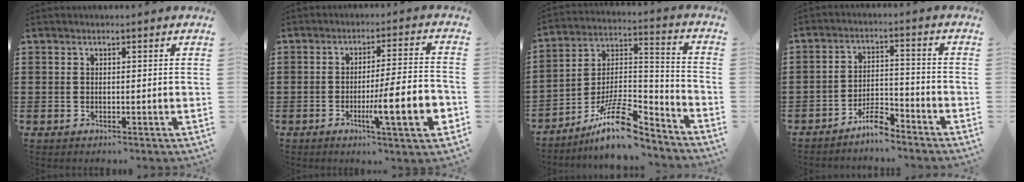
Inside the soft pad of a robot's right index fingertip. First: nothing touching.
{"total": 10.6, "force": [-3.7, 1.3, 9.9], "torque": [-0.150, -0.005, -0.062]}
{"total": 12.6, "force": [-9.1, 4.1, 7.7], "torque": [-0.140, 0.030, -0.168]}
{"total": 5.2, "force": [-4.5, 1.3, 2.2], "torque": [-0.045, 0.013, -0.088]}